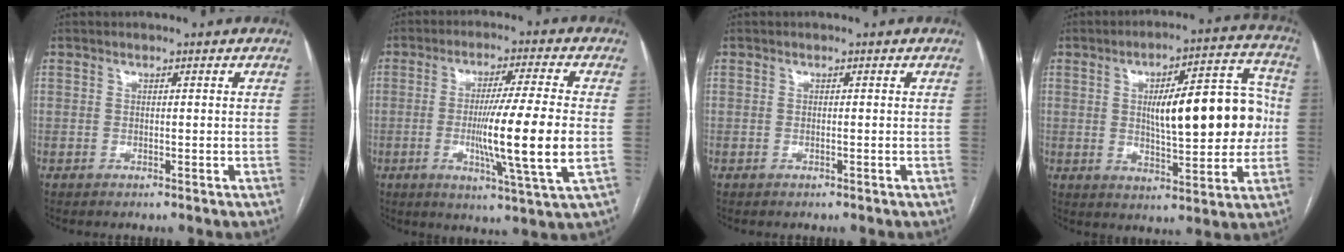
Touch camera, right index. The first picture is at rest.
{"total": 13.5, "force": [-1.7, -1.1, 13.4], "torque": [-0.230, -0.023, -0.036]}
{"total": 0.0}
{"total": 16.6, "force": [1.1, 4.8, 15.8], "torque": [-0.220, 0.033, 0.022]}